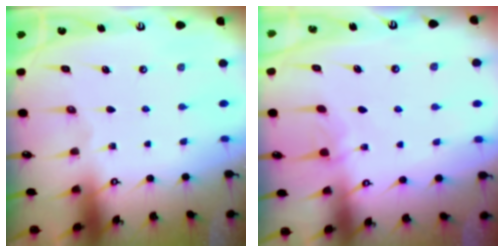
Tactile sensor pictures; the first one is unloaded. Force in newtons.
{"total": 1.8, "press": 1.8, "slide": 0.3}